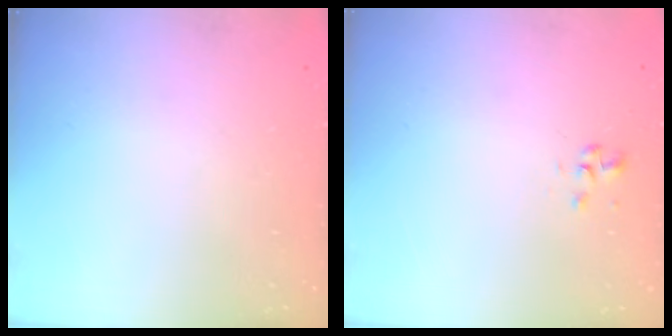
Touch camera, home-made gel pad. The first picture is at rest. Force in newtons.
{"total": 1.7, "press": 1.6, "slide": 0.6}